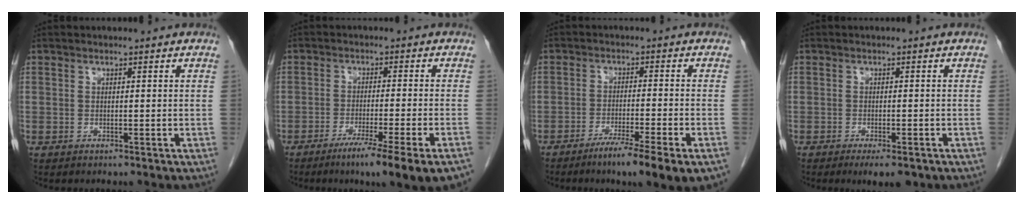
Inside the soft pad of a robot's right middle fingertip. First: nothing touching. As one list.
[{"total": 12.4, "force": [-8.3, -0.8, 9.2], "torque": [-0.103, -0.027, -0.121]}, {"total": 10.1, "force": [-6.4, -0.2, 7.8], "torque": [-0.109, -0.021, -0.096]}, {"total": 4.2, "force": [-2.8, 1.2, 2.9], "torque": [-0.033, -0.006, -0.036]}]